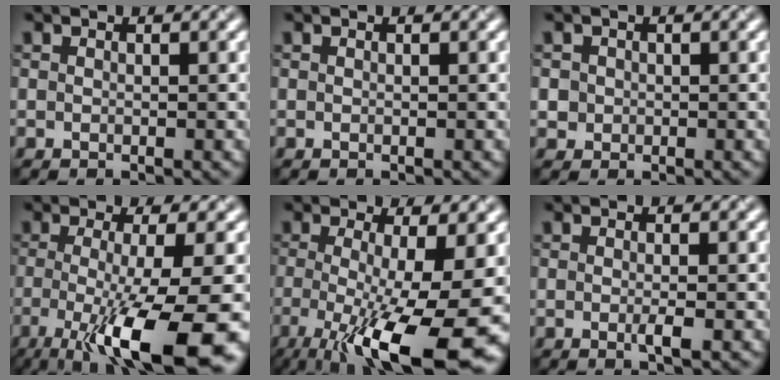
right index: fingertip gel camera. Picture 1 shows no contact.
{"total": 0.0}
{"total": 1.1, "force": [-0.2, 1.0, 0.0], "torque": [0.010, -0.006, 0.001]}
{"total": 11.8, "force": [-4.0, 2.6, 10.9], "torque": [-0.144, -0.021, -0.062]}
{"total": 13.0, "force": [-4.0, 3.3, 11.9], "torque": [-0.174, -0.027, -0.057]}
{"total": 1.2, "force": [-0.5, 0.1, 1.1], "torque": [-0.017, -0.004, -0.009]}